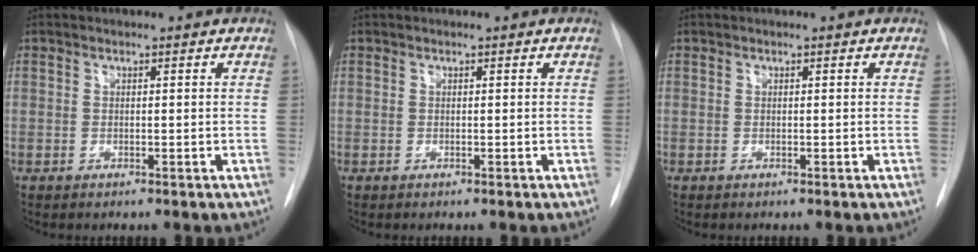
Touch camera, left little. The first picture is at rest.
{"total": 0.0}
{"total": 0.0}